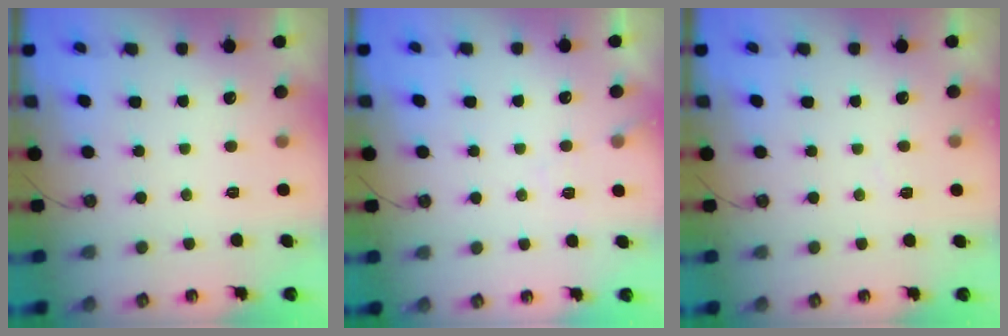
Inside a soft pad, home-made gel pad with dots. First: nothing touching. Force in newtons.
{"total": 4.2, "press": 4.2, "slide": 0.6}
{"total": 3.9, "press": 3.8, "slide": 0.6}